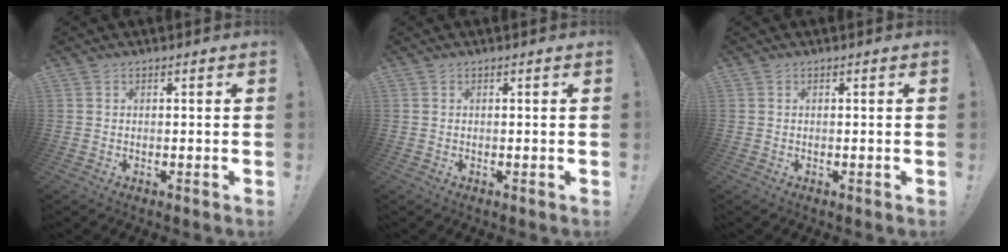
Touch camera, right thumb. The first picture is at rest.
{"total": 0.0}
{"total": 0.0}